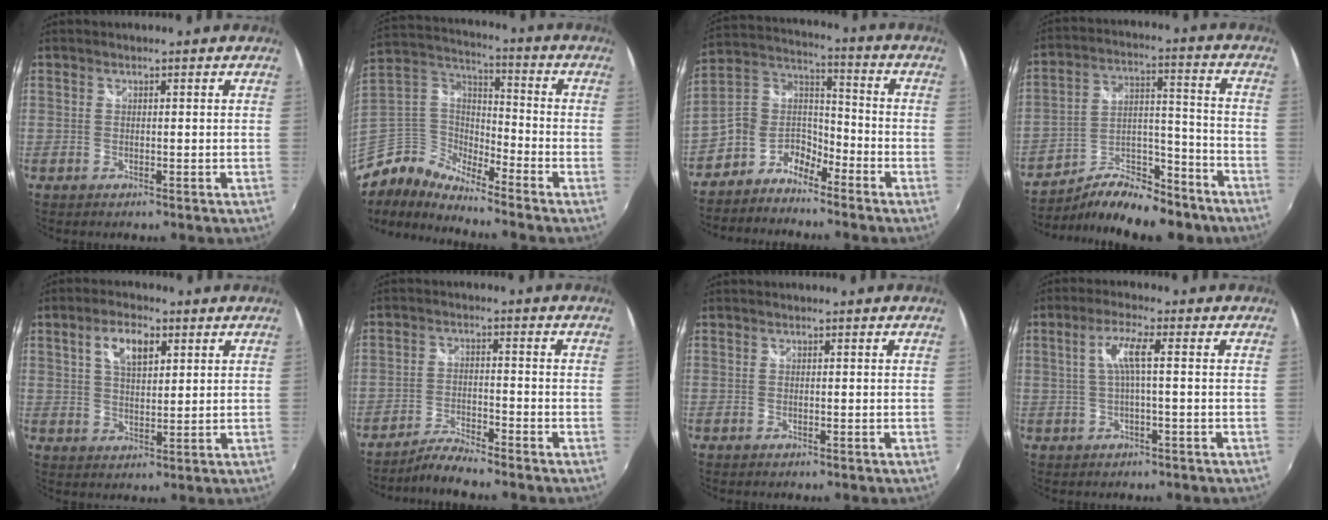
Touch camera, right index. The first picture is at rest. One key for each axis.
{"total": 7.0, "fx": -5.6, "fy": 3.5, "fz": 2.2, "tx": -0.067, "ty": 0.033, "tz": -0.139}
{"total": 8.6, "fx": -5.8, "fy": 5.5, "fz": 3.3, "tx": -0.082, "ty": 0.039, "tz": -0.130}
{"total": 17.2, "fx": -12.9, "fy": 7.4, "fz": 8.7, "tx": -0.160, "ty": 0.021, "tz": -0.195}
{"total": 6.8, "fx": 2.9, "fy": 3.2, "fz": 5.2, "tx": -0.091, "ty": 0.013, "tz": 0.052}
{"total": 4.5, "fx": -4.4, "fy": -0.3, "fz": 1.2, "tx": -0.038, "ty": 0.001, "tz": -0.087}
{"total": 0.0}
{"total": 4.6, "fx": 0.1, "fy": 0.1, "fz": 4.6, "tx": -0.090, "ty": 0.004, "tz": 0.006}